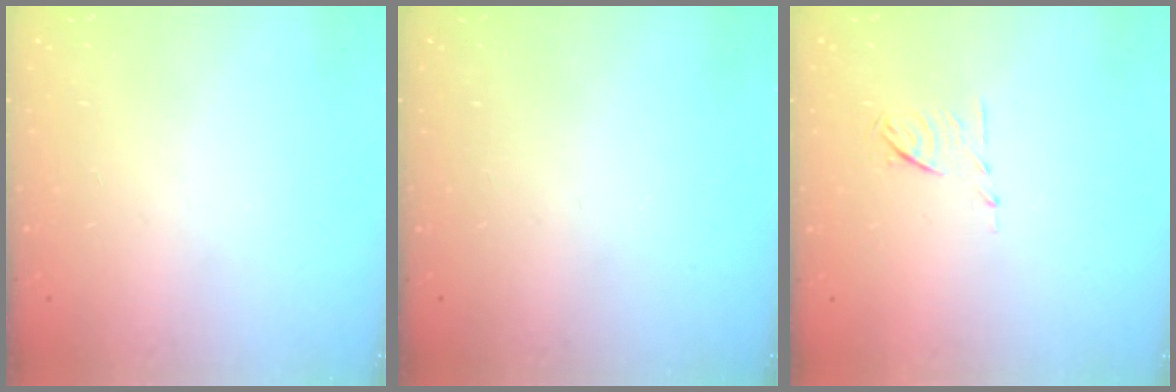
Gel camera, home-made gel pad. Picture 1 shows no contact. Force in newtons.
{"total": 0.0}
{"total": 5.5, "press": 5.4, "slide": 1.1}